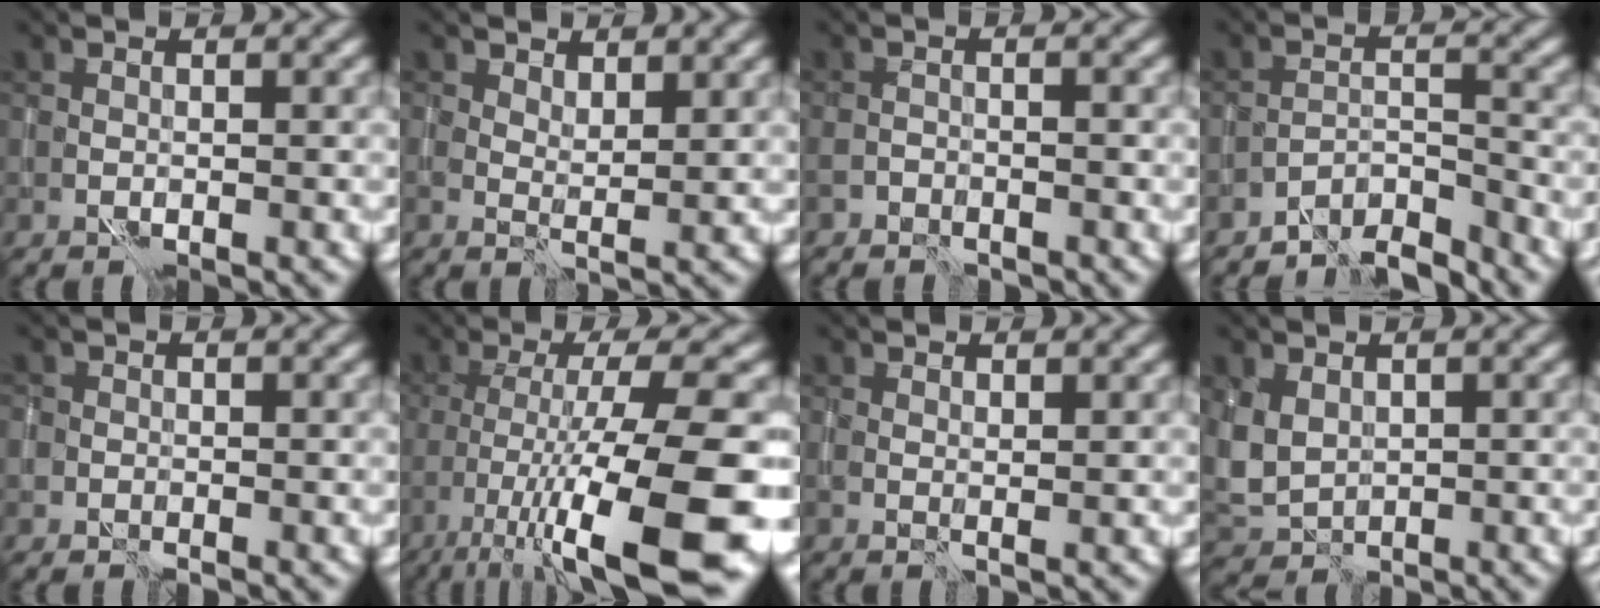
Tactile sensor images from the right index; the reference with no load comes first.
{"total": 2.3, "force": [1.5, 1.1, 1.3], "torque": [-0.025, -0.001, 0.029]}
{"total": 1.7, "force": [-1.6, 0.6, 0.2], "torque": [-0.001, 0.002, -0.031]}
{"total": 4.7, "force": [-4.5, 0.8, 1.0], "torque": [-0.014, 0.004, -0.083]}
{"total": 1.3, "force": [-0.8, 1.0, 0.2], "torque": [-0.002, -0.001, -0.018]}
{"total": 14.1, "force": [-6.8, 2.9, 12.1], "torque": [-0.193, -0.002, -0.104]}
{"total": 1.1, "force": [0.5, 0.5, 0.8], "torque": [-0.014, 0.000, 0.009]}
{"total": 3.5, "force": [0.7, 2.7, 2.2], "torque": [-0.059, 0.000, 0.014]}